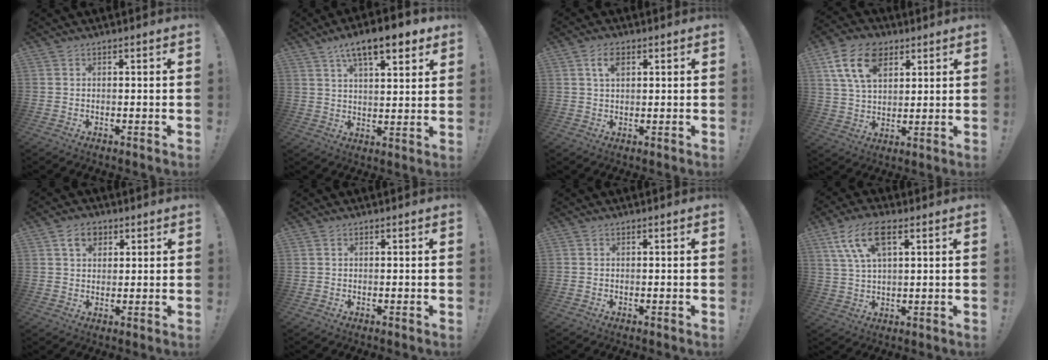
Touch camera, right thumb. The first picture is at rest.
{"total": 12.0, "force": [7.5, 3.7, 8.7], "torque": [-0.129, -0.037, 0.124]}
{"total": 4.7, "force": [2.0, 2.6, 3.4], "torque": [-0.057, 0.001, 0.033]}
{"total": 15.0, "force": [7.4, 9.8, 8.6], "torque": [-0.145, -0.017, 0.141]}
{"total": 6.4, "force": [3.1, 4.7, 2.9], "torque": [-0.043, -0.002, 0.057]}
{"total": 0.0}
{"total": 0.0}
{"total": 11.4, "force": [5.2, 4.9, 8.9], "torque": [-0.172, -0.005, 0.101]}